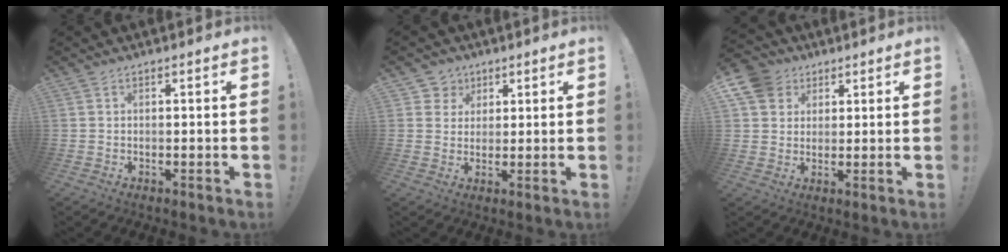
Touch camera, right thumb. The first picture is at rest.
{"total": 5.4, "force": [2.6, 4.7, 0.6], "torque": [-0.007, -0.021, 0.049]}
{"total": 8.9, "force": [4.2, 7.4, 2.7], "torque": [-0.044, -0.022, 0.086]}